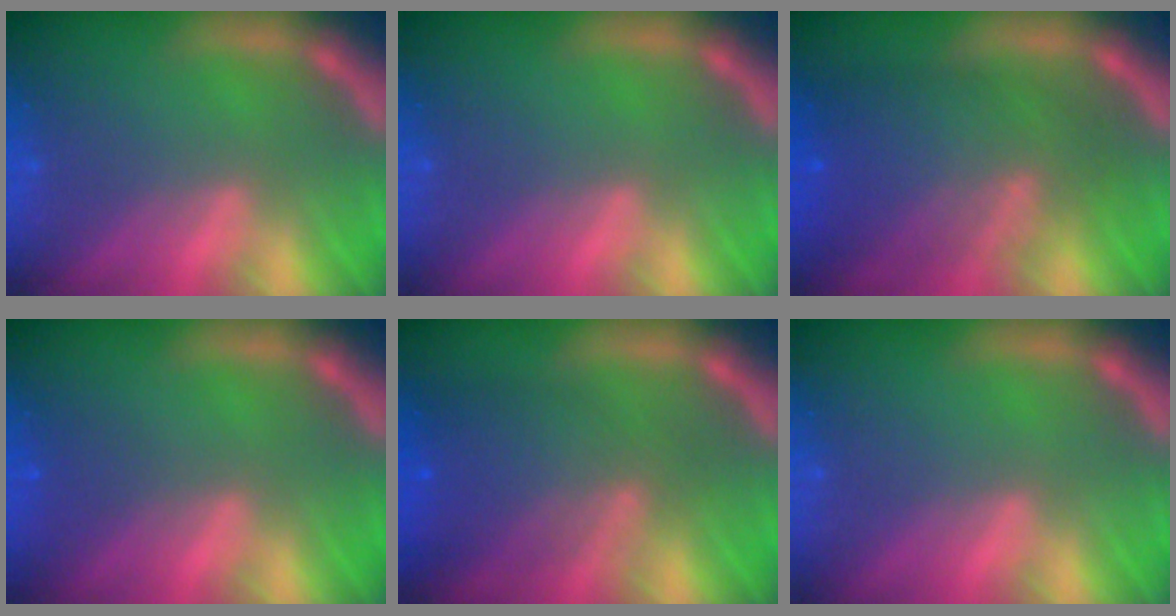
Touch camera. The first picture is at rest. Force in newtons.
{"total": 0.0}
{"total": 8.1}
{"total": 1.0}
{"total": 6.0}
{"total": 0.0}